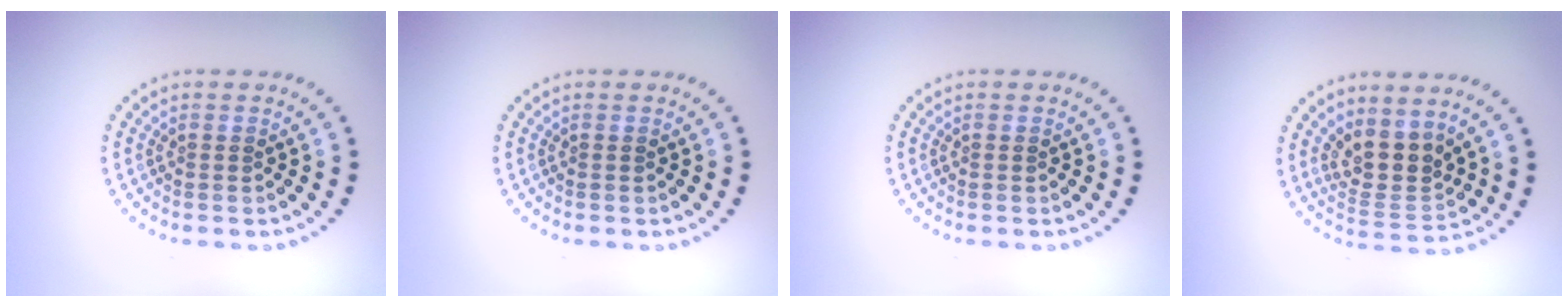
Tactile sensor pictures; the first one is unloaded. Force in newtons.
{"total": 0.0}
{"total": 0.0}
{"total": 3.8, "press": 3.0, "slide": 2.4}